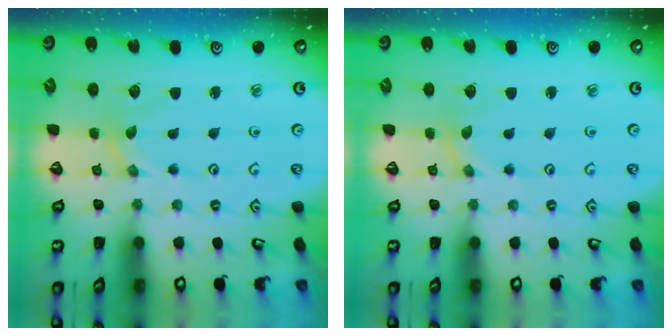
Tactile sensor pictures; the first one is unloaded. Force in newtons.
{"total": 0.0}